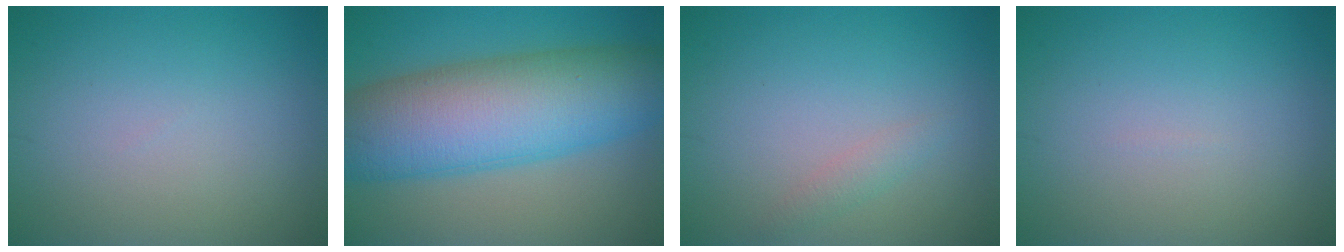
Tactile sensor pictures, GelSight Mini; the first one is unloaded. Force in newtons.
{"total": 12.1, "press": 12.1, "slide": 0.3}
{"total": 1.1, "press": 1.1, "slide": 0.0}
{"total": 0.0}